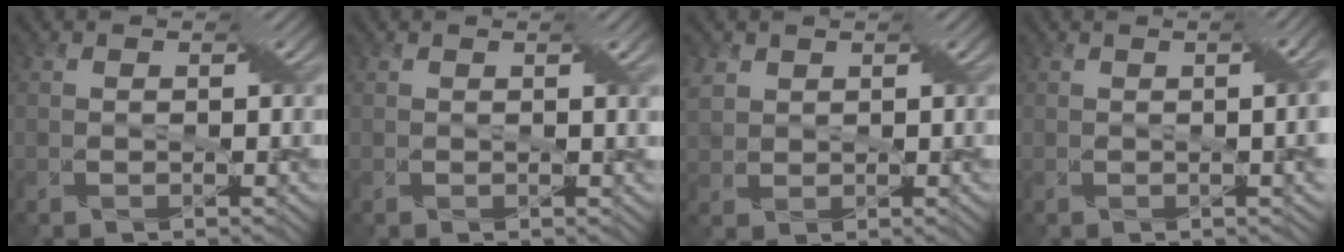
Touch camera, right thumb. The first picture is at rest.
{"total": 1.0, "force": [0.4, -0.5, 0.8], "torque": [-0.014, 0.006, 0.009]}
{"total": 3.7, "force": [1.4, 2.8, 1.9], "torque": [-0.061, 0.004, 0.027]}
{"total": 4.8, "force": [0.2, 0.7, 4.7], "torque": [-0.068, 0.011, 0.001]}